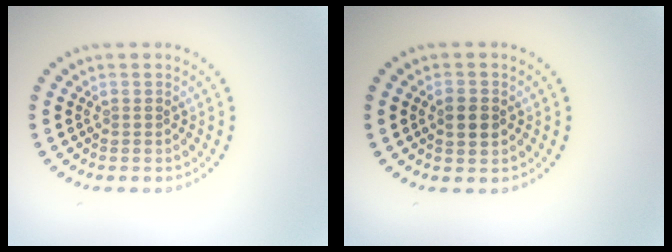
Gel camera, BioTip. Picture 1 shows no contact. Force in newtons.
{"total": 2.2, "press": 2.2, "slide": 0.0}